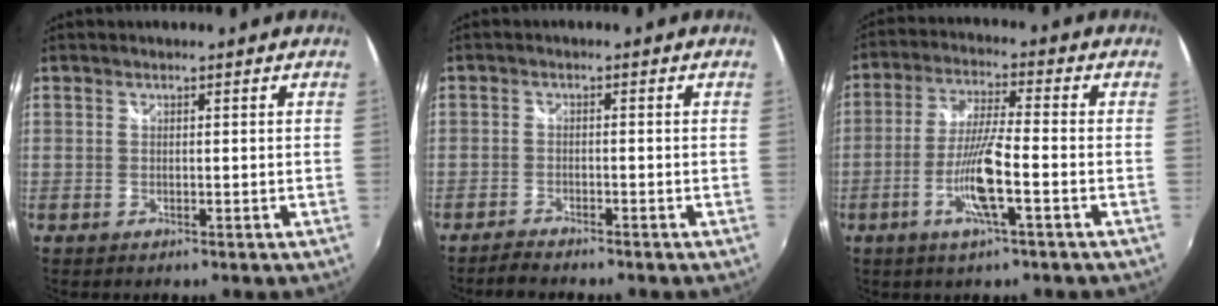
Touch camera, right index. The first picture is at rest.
{"total": 2.7, "force": [-2.7, 0.2, 0.6], "torque": [-0.028, -0.009, -0.052]}
{"total": 9.4, "force": [-3.4, 0.6, 8.8], "torque": [-0.176, -0.005, -0.066]}